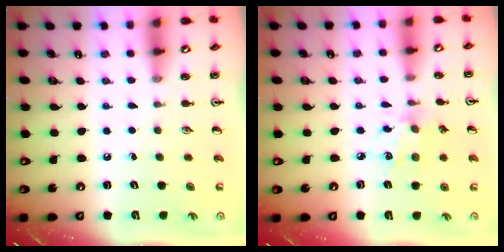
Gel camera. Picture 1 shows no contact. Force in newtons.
{"total": 5.9, "press": 5.7, "slide": 1.6}